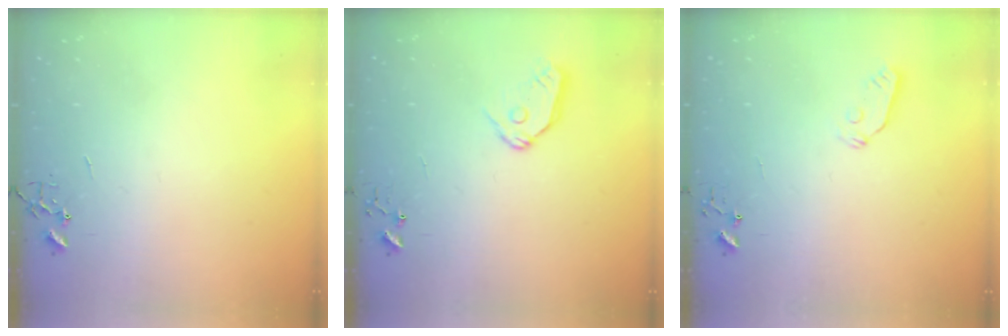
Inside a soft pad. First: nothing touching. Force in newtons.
{"total": 8.9, "press": 8.9, "slide": 1.0}
{"total": 3.8, "press": 3.7, "slide": 0.5}